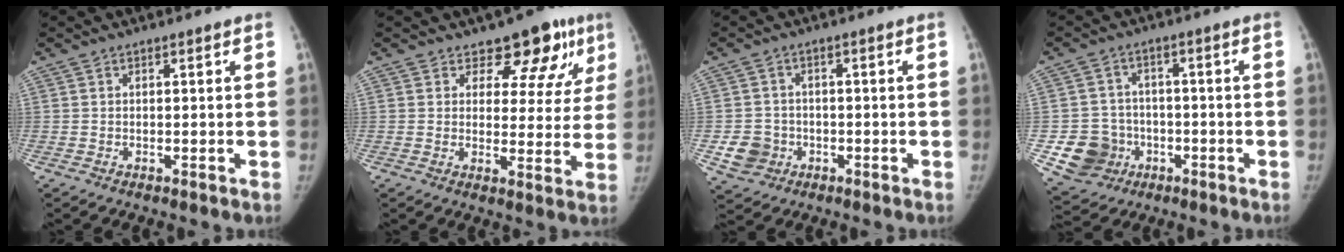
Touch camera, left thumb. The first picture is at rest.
{"total": 10.3, "force": [7.1, 6.1, 4.3], "torque": [0.001, -0.037, 0.075]}
{"total": 5.5, "force": [-1.7, 5.1, 1.5], "torque": [-0.008, 0.011, -0.025]}
{"total": 9.6, "force": [-3.0, 8.8, 2.5], "torque": [-0.028, 0.020, -0.039]}